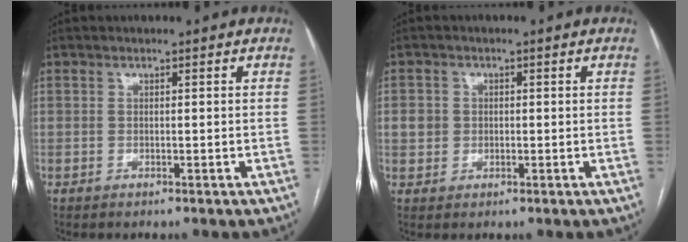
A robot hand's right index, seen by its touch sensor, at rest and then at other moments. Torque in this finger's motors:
{"motor_torque": [0.08, 0.03, -0.02, 0.01]}